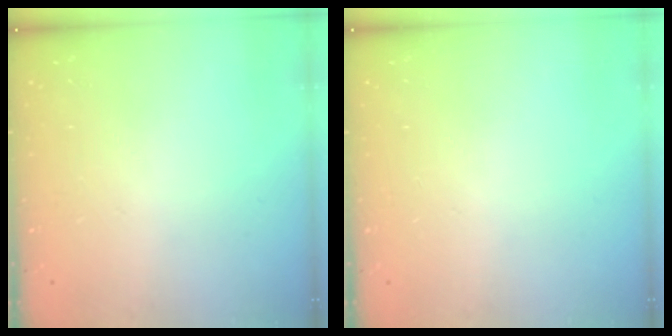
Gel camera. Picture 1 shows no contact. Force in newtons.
{"total": 0.0}